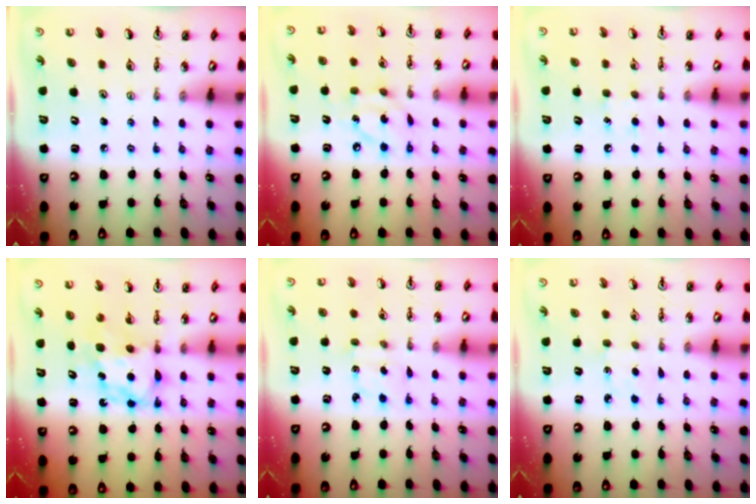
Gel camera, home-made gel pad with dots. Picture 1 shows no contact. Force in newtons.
{"total": 9.3, "press": 9.3, "slide": 0.5}
{"total": 6.5, "press": 6.4, "slide": 0.9}
{"total": 7.2, "press": 7.2, "slide": 0.3}
{"total": 2.1, "press": 2.0, "slide": 0.7}
{"total": 2.4, "press": 2.3, "slide": 0.3}